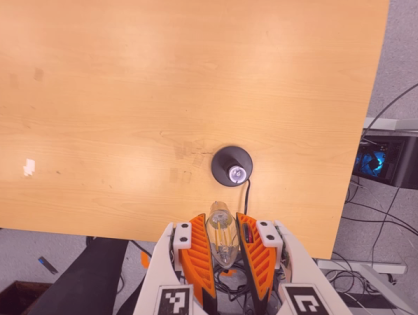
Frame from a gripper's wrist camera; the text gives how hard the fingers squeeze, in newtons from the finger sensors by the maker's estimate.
{"total": 12.5, "left": 12.8, "right": 12.2}